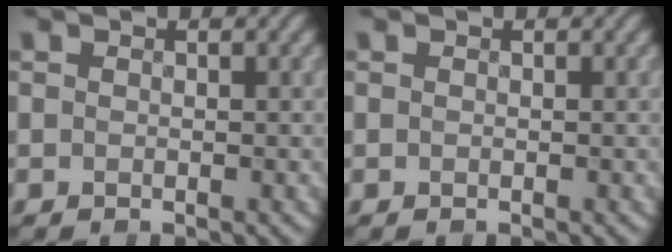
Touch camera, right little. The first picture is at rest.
{"total": 0.0}